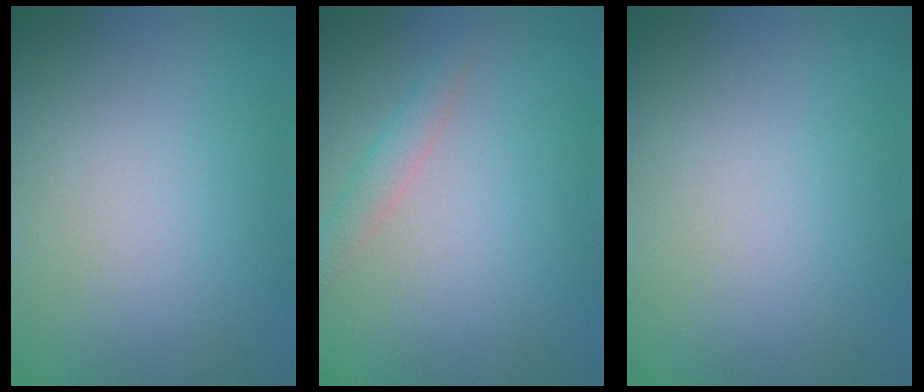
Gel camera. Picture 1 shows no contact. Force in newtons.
{"total": 1.5, "press": 1.4, "slide": 0.0}
{"total": 0.0}